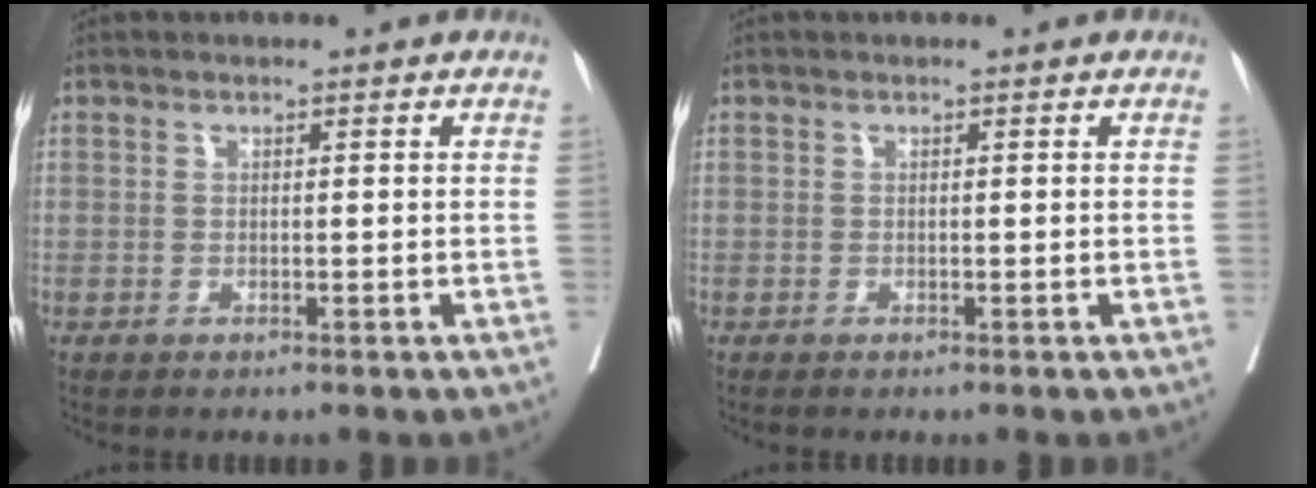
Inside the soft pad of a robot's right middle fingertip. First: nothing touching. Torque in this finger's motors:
{"motor_torque": [-0.05, 0.06, -0.01, 0.00]}